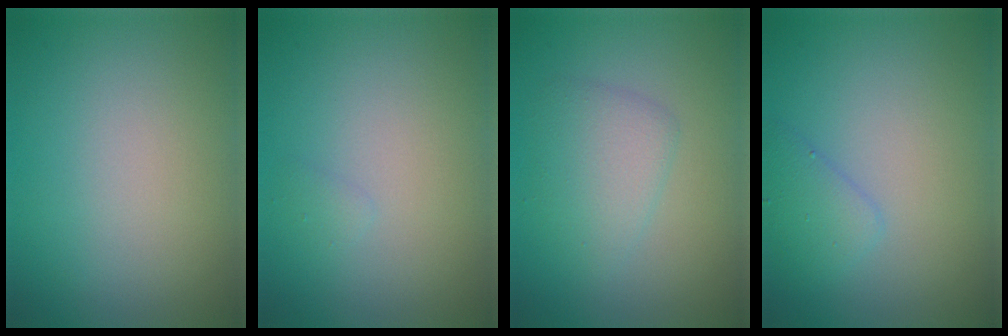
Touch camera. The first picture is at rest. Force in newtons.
{"total": 0.5, "press": 0.5, "slide": 0.1}
{"total": 2.7, "press": 2.7, "slide": 0.1}
{"total": 1.9, "press": 1.9, "slide": 0.0}